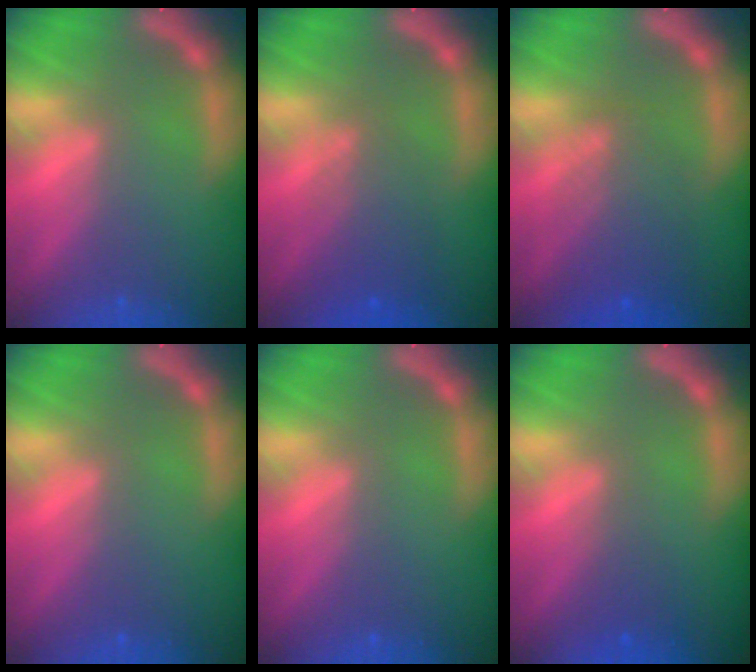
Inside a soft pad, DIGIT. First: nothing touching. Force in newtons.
{"total": 4.1}
{"total": 5.1}
{"total": 0.0}
{"total": 0.0}
{"total": 1.4}